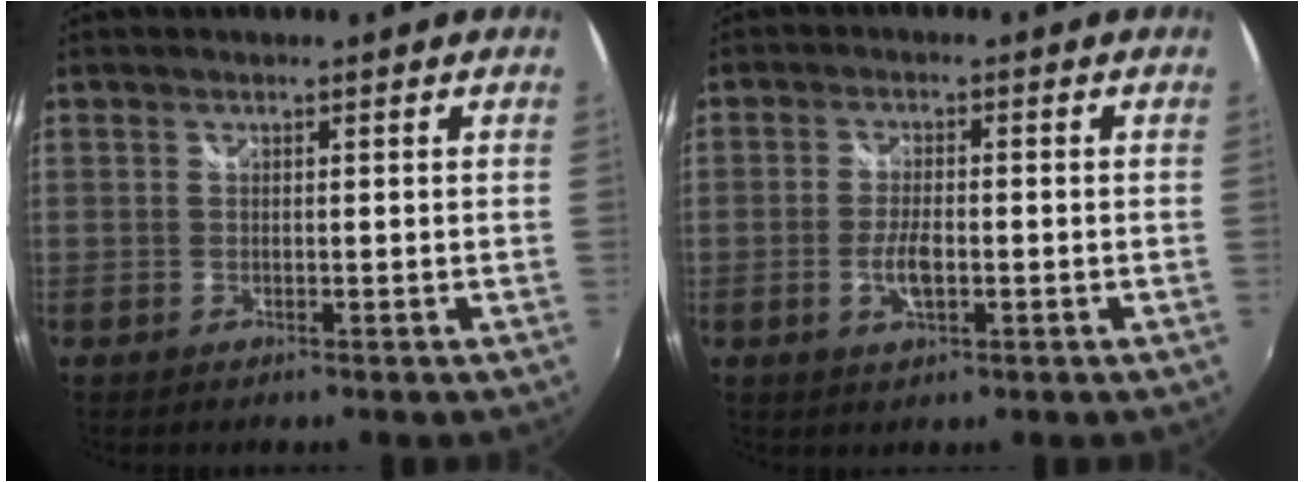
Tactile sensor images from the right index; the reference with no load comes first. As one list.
[{"total": 4.4, "force": [-1.4, 1.6, 3.9], "torque": [-0.082, -0.002, -0.025]}]